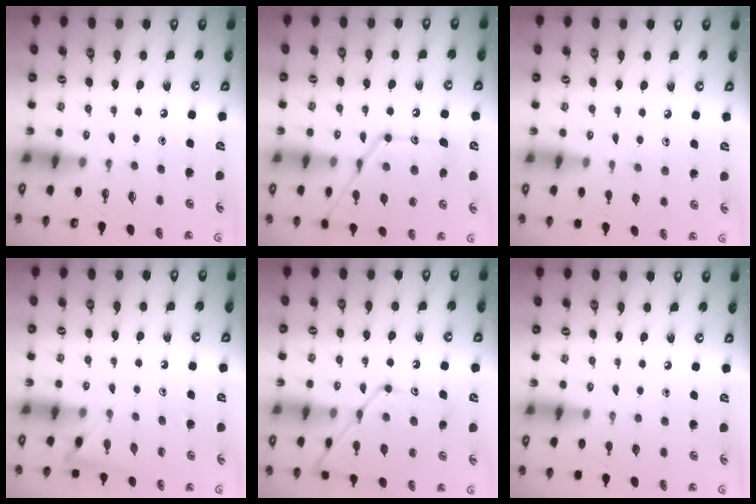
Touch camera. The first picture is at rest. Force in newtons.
{"total": 18.8, "press": 18.7, "slide": 1.5}
{"total": 6.1, "press": 6.0, "slide": 0.5}
{"total": 3.3, "press": 3.3, "slide": 0.4}
{"total": 13.7, "press": 13.7, "slide": 1.0}
{"total": 0.0}